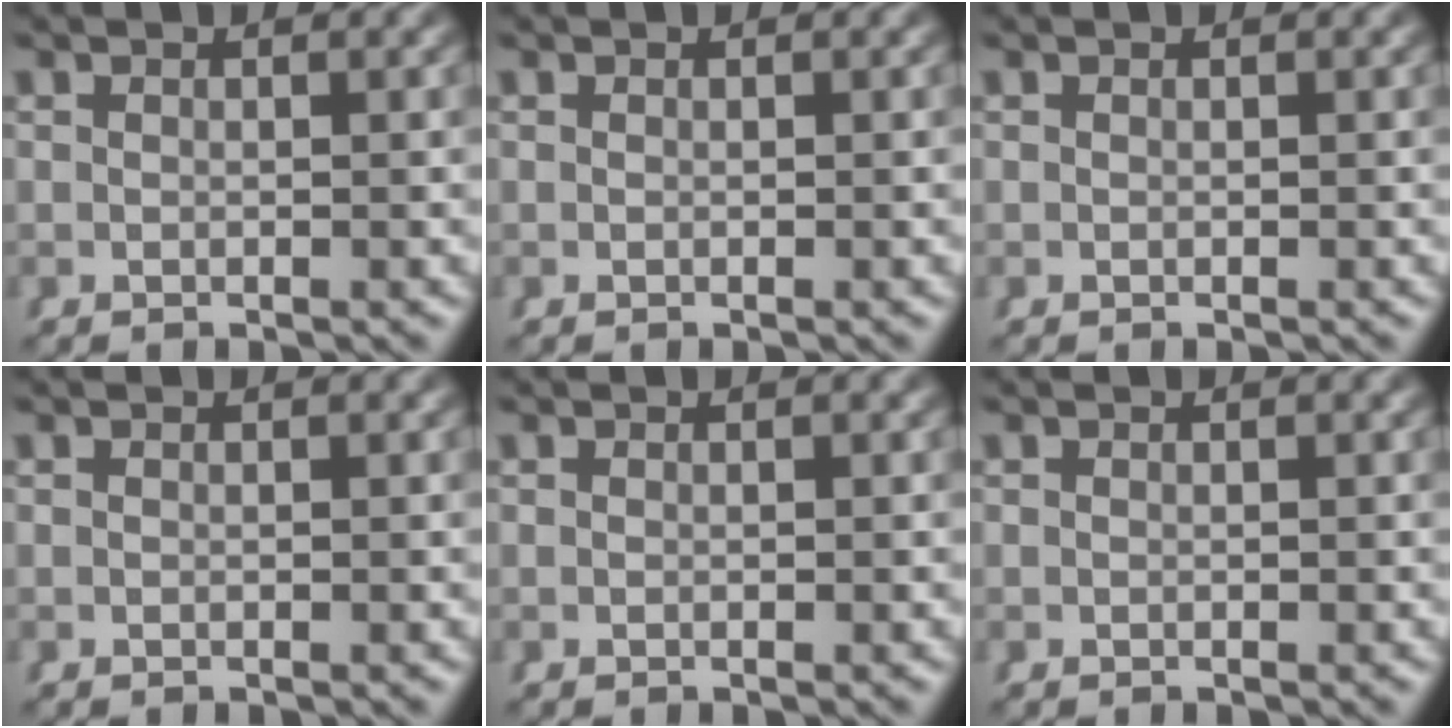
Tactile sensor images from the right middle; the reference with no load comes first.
{"total": 0.0}
{"total": 0.0}
{"total": 0.0}
{"total": 0.0}
{"total": 0.0}